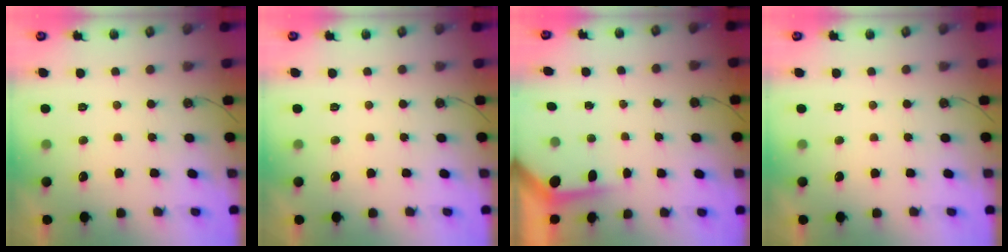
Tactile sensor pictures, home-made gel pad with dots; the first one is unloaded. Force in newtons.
{"total": 0.0}
{"total": 3.6, "press": 3.6, "slide": 0.4}
{"total": 0.0}